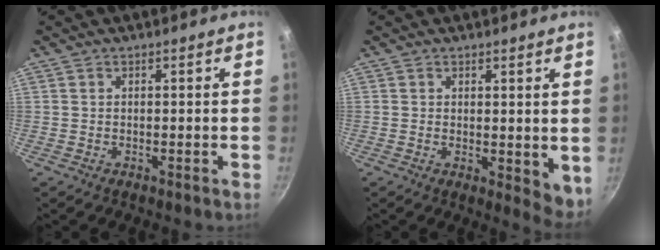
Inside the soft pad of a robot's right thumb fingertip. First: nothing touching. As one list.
[{"total": 4.9, "force": [1.3, 2.5, 4.0], "torque": [-0.048, -0.014, 0.019]}]